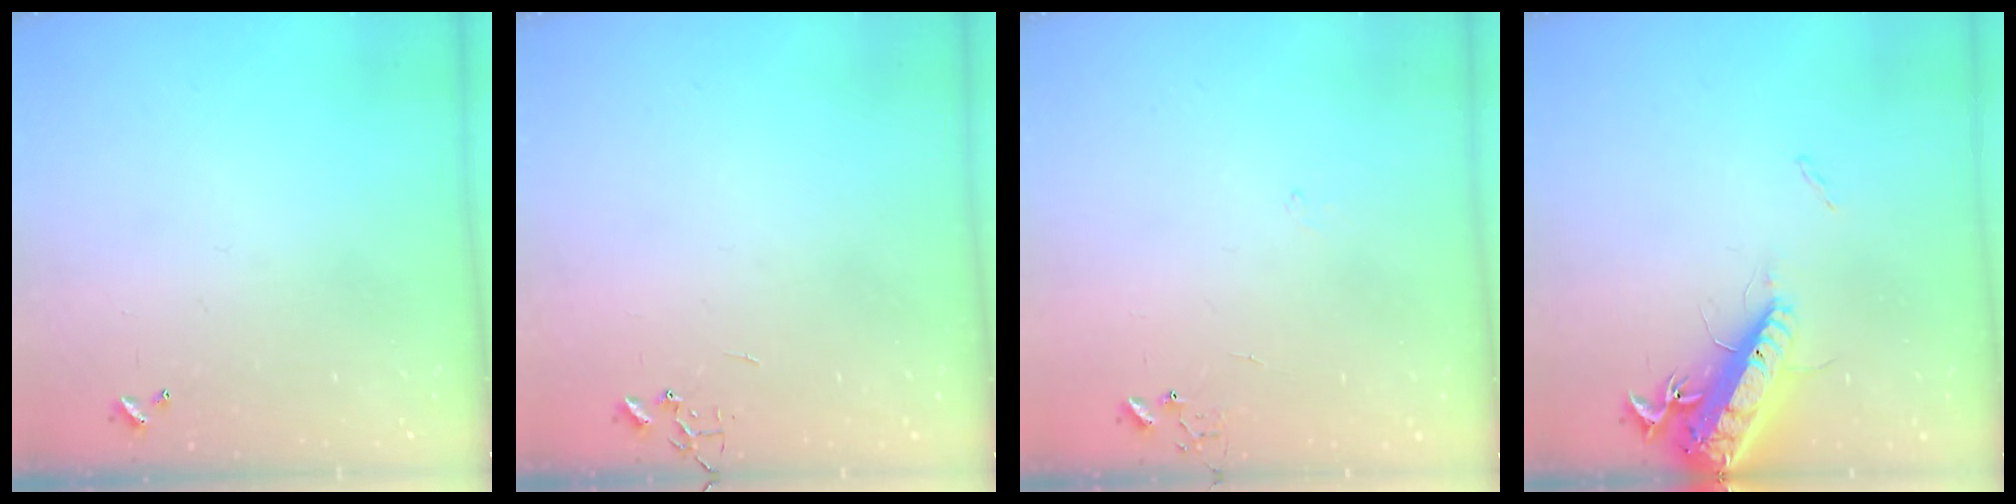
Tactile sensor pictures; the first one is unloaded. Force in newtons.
{"total": 0.0}
{"total": 5.8, "press": 5.8, "slide": 0.7}
{"total": 16.7, "press": 16.2, "slide": 4.1}